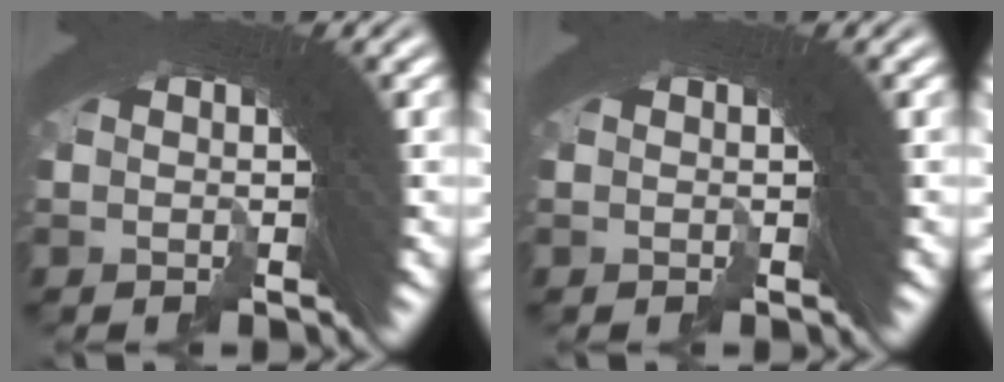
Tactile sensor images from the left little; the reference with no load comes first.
{"total": 0.0}